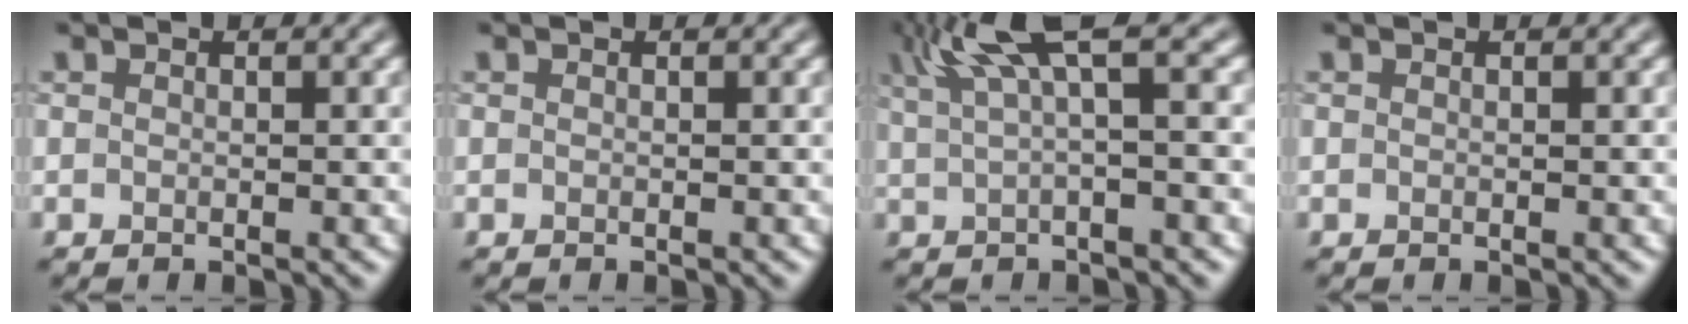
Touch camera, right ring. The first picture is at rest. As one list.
[{"total": 0.0}, {"total": 5.2, "force": [2.5, 0.8, 4.5], "torque": [-0.073, 0.023, 0.047]}, {"total": 0.0}]